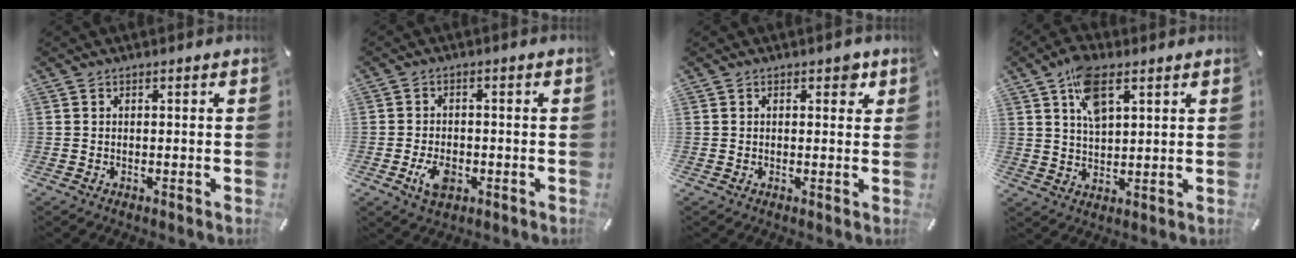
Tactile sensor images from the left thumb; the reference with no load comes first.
{"total": 5.3, "force": [-1.9, 3.5, 3.6], "torque": [-0.070, 0.002, -0.037]}
{"total": 2.4, "force": [1.0, 1.5, 1.6], "torque": [-0.011, -0.002, 0.010]}
{"total": 8.7, "force": [4.5, 4.3, 6.0], "torque": [-0.112, -0.007, 0.082]}